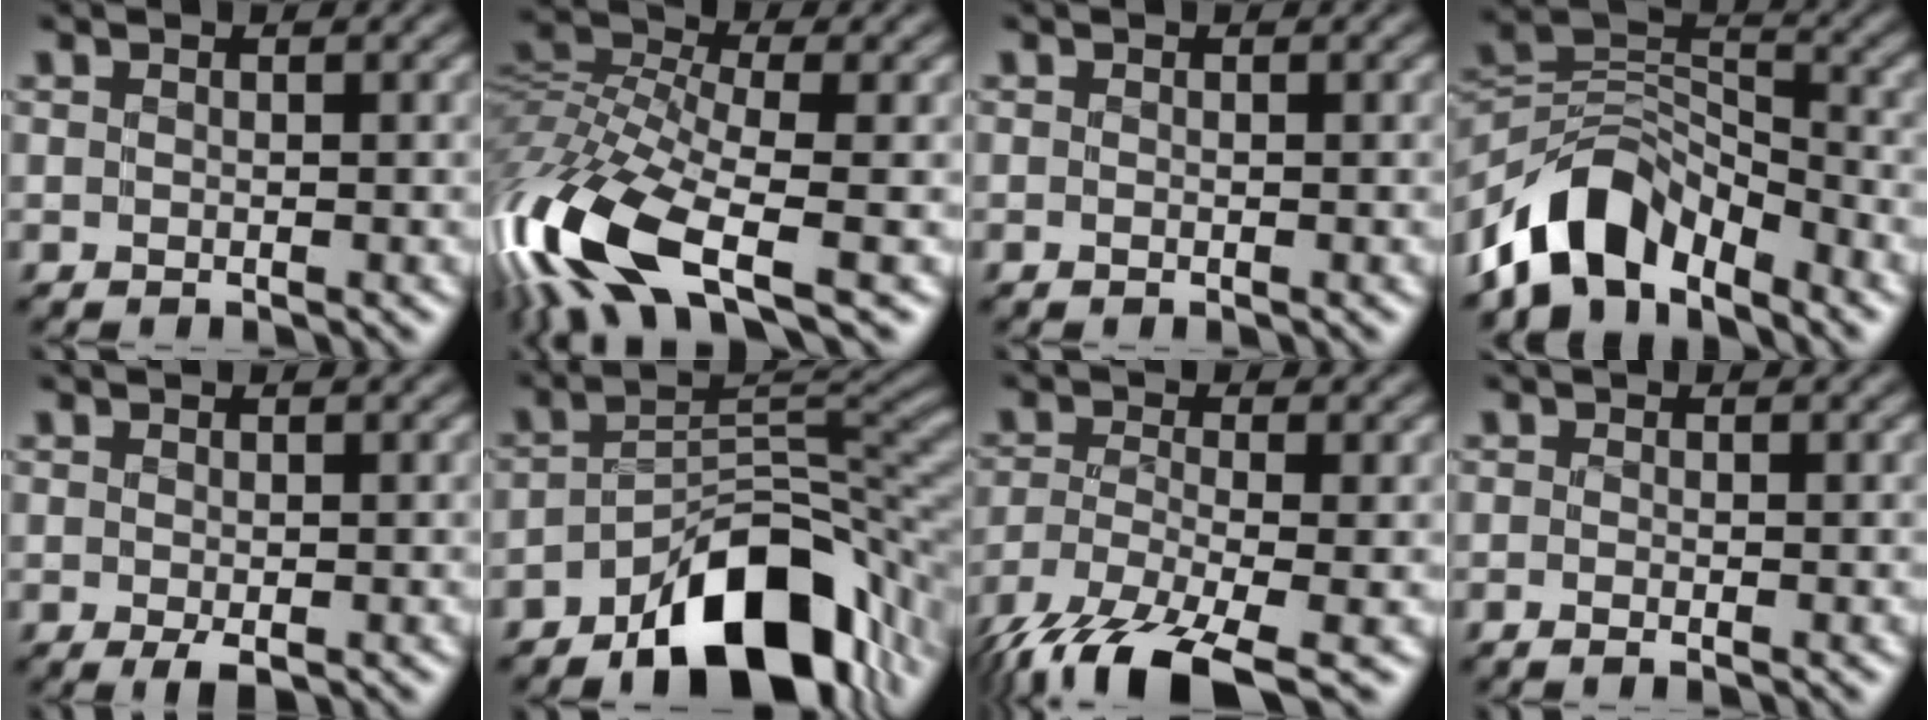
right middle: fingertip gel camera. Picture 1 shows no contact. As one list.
[{"total": 12.3, "force": [-5.2, 4.9, 10.0], "torque": [-0.233, 0.000, -0.100]}, {"total": 0.0}, {"total": 7.7, "force": [-5.8, 3.8, 3.4], "torque": [-0.048, 0.007, -0.117]}, {"total": 1.0, "force": [-0.4, 0.4, 0.8], "torque": [-0.015, -0.004, -0.006]}, {"total": 11.8, "force": [-7.0, 5.3, 7.9], "torque": [-0.115, 0.000, -0.119]}, {"total": 9.4, "force": [-6.9, 2.8, 5.9], "torque": [-0.128, -0.017, -0.130]}, {"total": 1.1, "force": [-0.4, 0.5, 0.9], "torque": [-0.015, -0.003, -0.006]}]